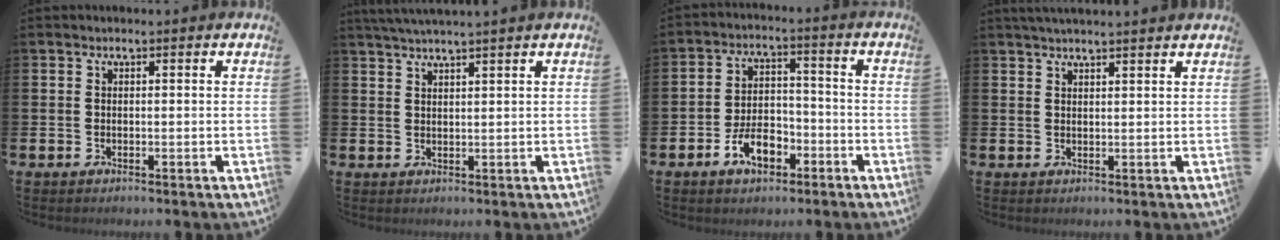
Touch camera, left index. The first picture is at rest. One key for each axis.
{"total": 2.5, "fx": 2.4, "fy": -0.5, "fz": 0.5, "tx": -0.016, "ty": -0.004, "tz": 0.046}
{"total": 6.1, "fx": -3.2, "fy": 3.4, "fz": 3.8, "tx": -0.050, "ty": 0.013, "tz": -0.063}
{"total": 2.3, "fx": 2.3, "fy": -0.2, "fz": 0.4, "tx": -0.007, "ty": -0.008, "tz": 0.042}